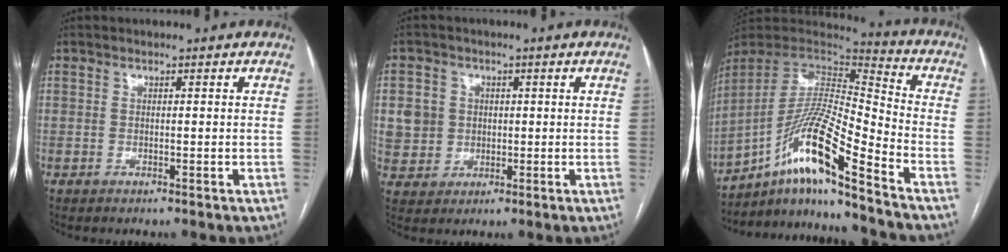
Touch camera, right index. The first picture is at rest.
{"total": 6.0, "force": [0.9, 5.8, 1.2], "torque": [-0.025, 0.017, 0.027]}
{"total": 16.4, "force": [-10.8, 0.0, 12.4], "torque": [-0.240, 0.006, -0.194]}